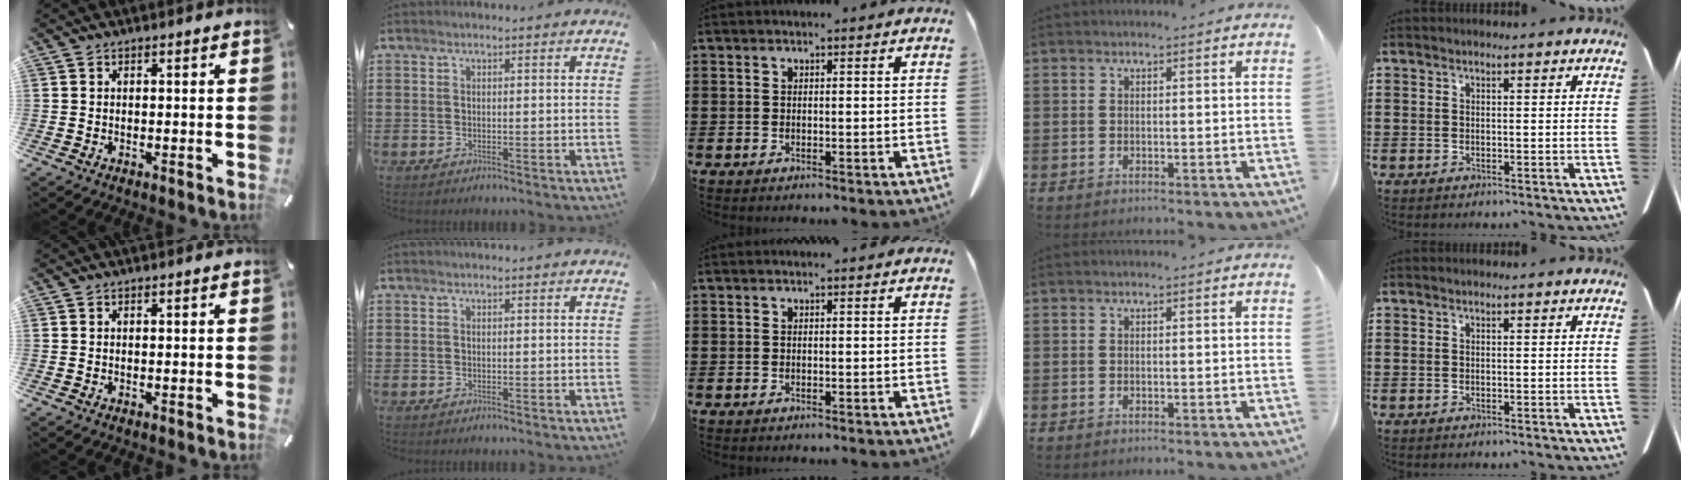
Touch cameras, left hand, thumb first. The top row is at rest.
{}